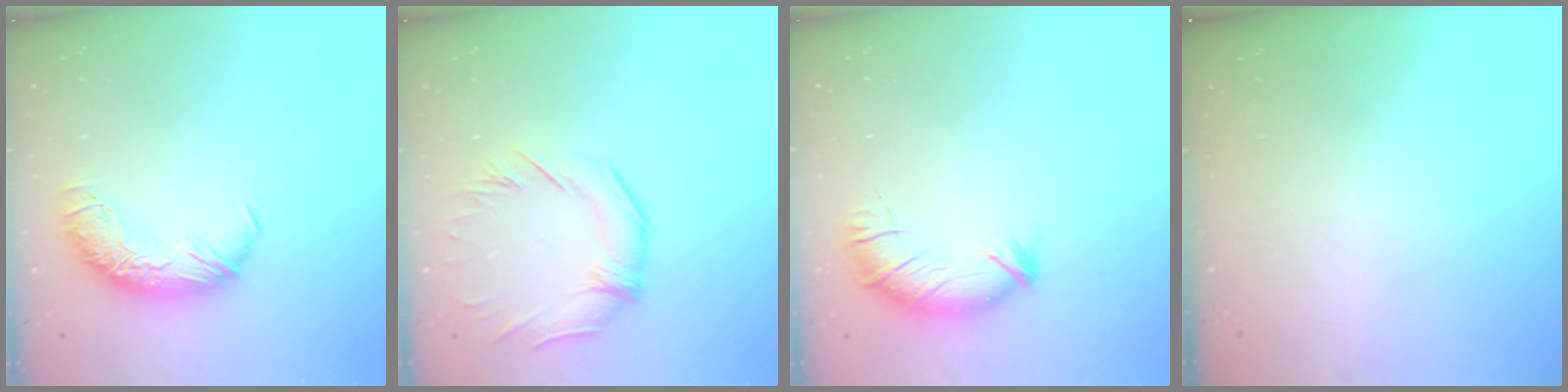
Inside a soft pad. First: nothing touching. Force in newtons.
{"total": 1.1, "press": 0.5, "slide": 1.0}
{"total": 3.5, "press": 3.4, "slide": 0.9}
{"total": 11.2, "press": 11.2, "slide": 0.4}